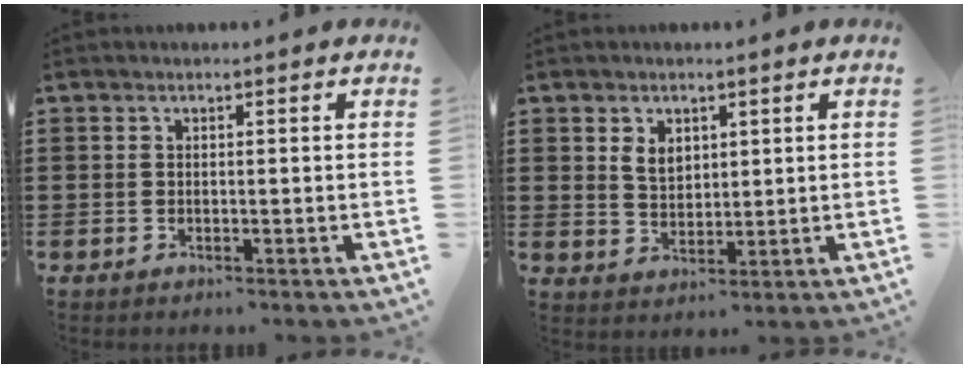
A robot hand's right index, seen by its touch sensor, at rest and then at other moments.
{"total": 3.5, "force": [1.7, 2.4, 1.8], "torque": [-0.044, 0.008, 0.030]}